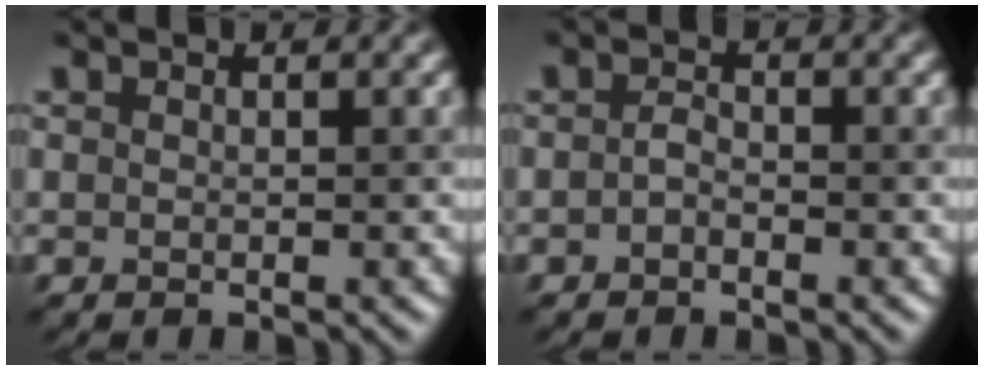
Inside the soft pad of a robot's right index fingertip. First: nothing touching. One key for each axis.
{"total": 1.1, "fx": -0.5, "fy": 0.6, "fz": 0.8, "tx": -0.017, "ty": 0.003, "tz": -0.013}